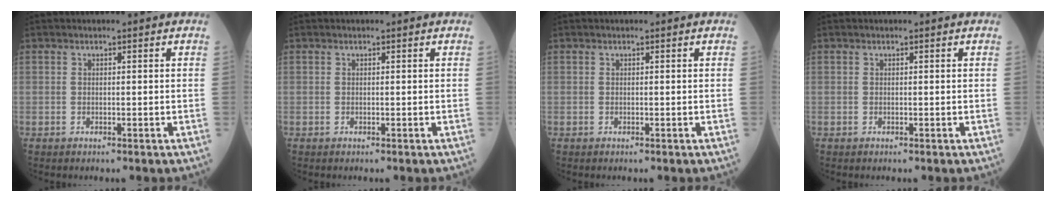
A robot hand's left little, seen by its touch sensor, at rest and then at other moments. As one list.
[{"total": 0.0}, {"total": 0.0}, {"total": 0.0}]